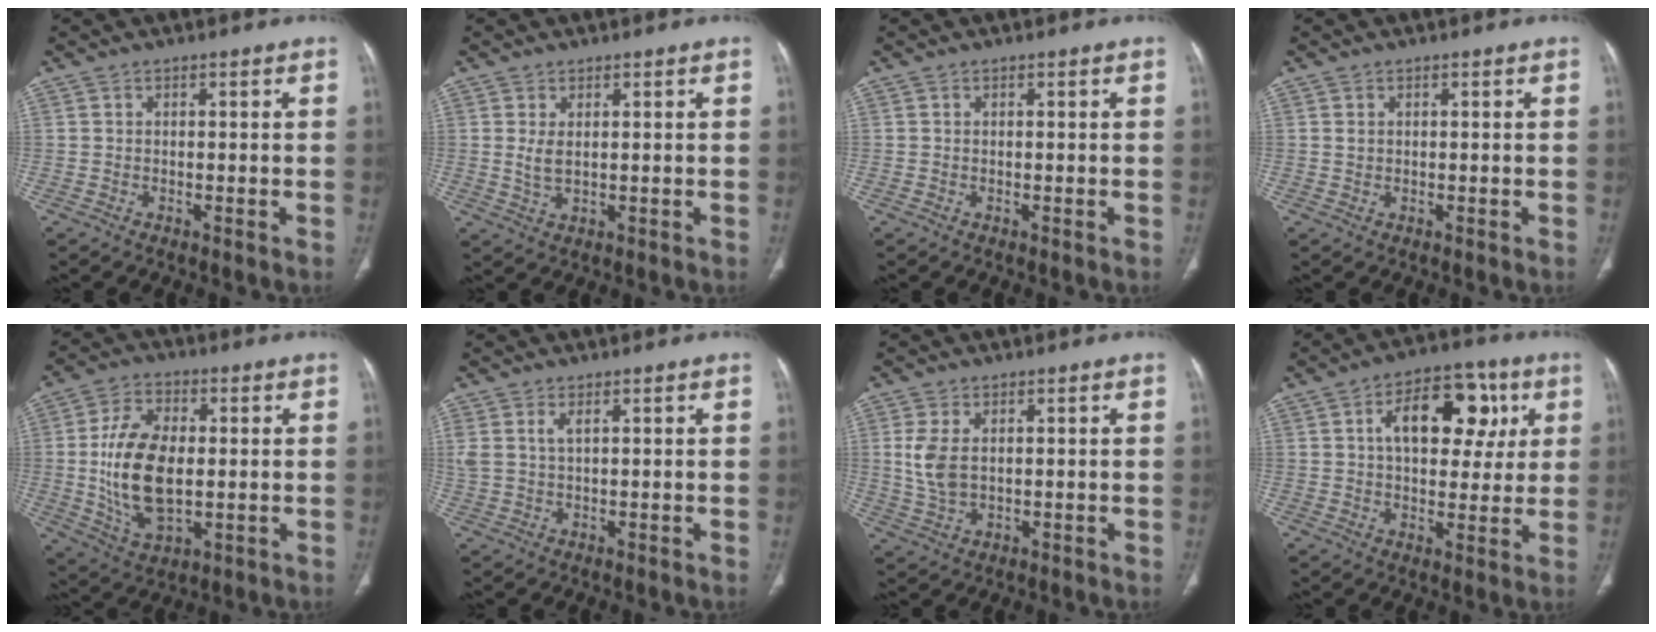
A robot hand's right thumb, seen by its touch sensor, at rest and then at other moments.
{"total": 3.0, "force": [0.6, 1.6, 2.5], "torque": [-0.050, -0.008, 0.020]}
{"total": 0.0}
{"total": 0.8, "force": [0.3, 0.6, 0.4], "torque": [-0.004, 0.000, 0.006]}
{"total": 15.6, "force": [-0.1, 9.0, 12.8], "torque": [-0.234, -0.003, 0.006]}
{"total": 3.1, "force": [1.3, 1.3, 2.4], "torque": [-0.064, 0.007, 0.037]}
{"total": 6.1, "force": [1.0, 3.7, 4.8], "torque": [-0.106, -0.002, 0.027]}
{"total": 16.0, "force": [4.7, 9.3, 12.1], "torque": [-0.134, 0.012, 0.068]}